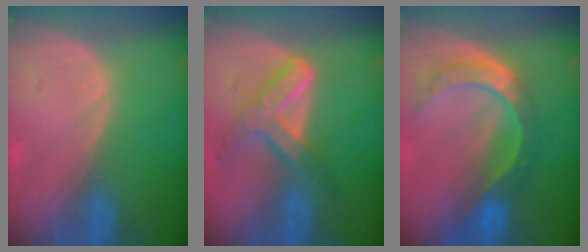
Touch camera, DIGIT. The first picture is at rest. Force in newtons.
{"total": 7.2, "press": 6.1, "slide": 3.8}
{"total": 8.7, "press": 7.3, "slide": 4.7}